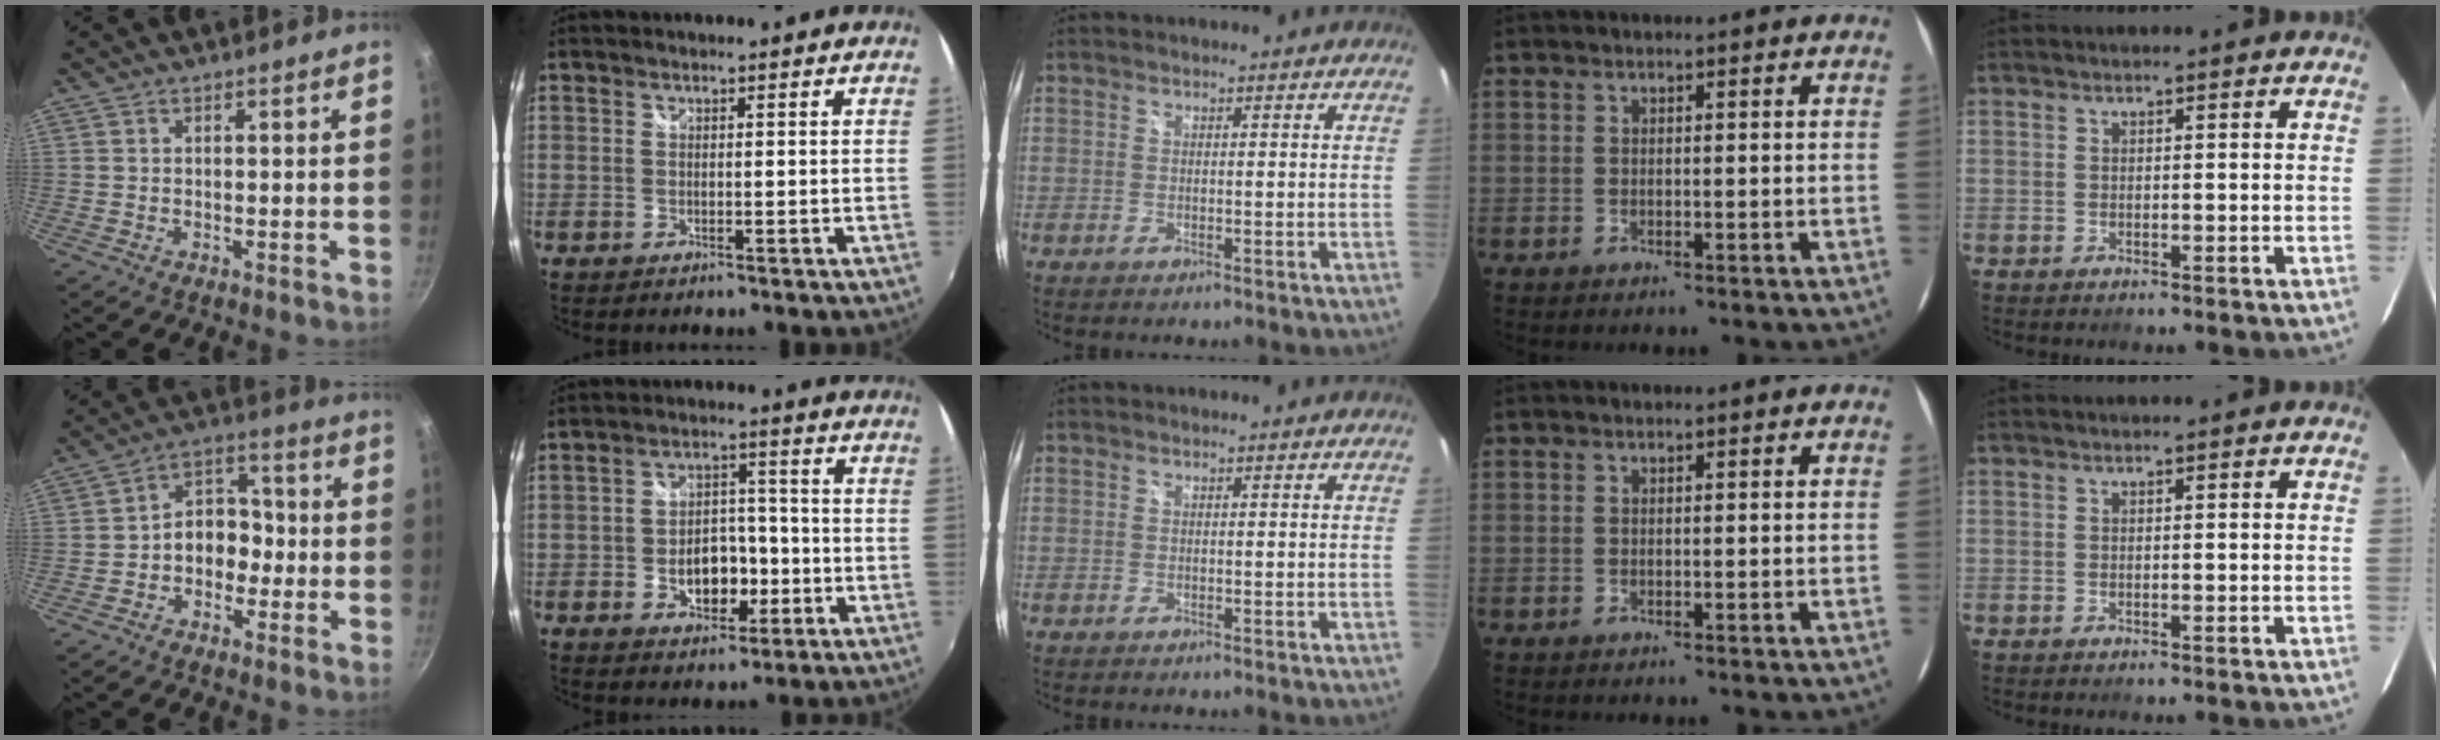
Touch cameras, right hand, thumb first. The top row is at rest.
{"thumb": {"total": 7.9, "force": [-2.0, 6.1, 4.6], "torque": [-0.020, 0.040, -0.043]}, "index": {"total": 8.9, "force": [-2.9, 5.9, 6.0], "torque": [-0.110, 0.014, -0.034]}}